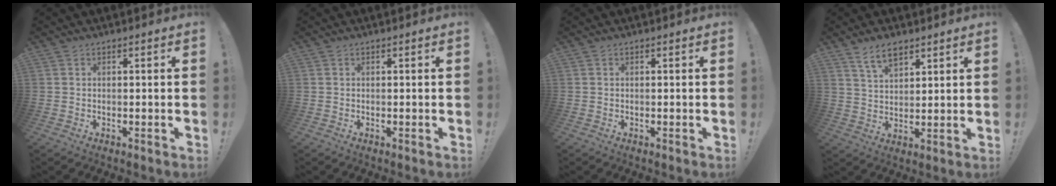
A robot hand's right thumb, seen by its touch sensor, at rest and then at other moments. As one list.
[{"total": 0.0}, {"total": 0.0}, {"total": 7.3, "force": [5.1, 3.4, 4.0], "torque": [-0.076, -0.016, 0.095]}]